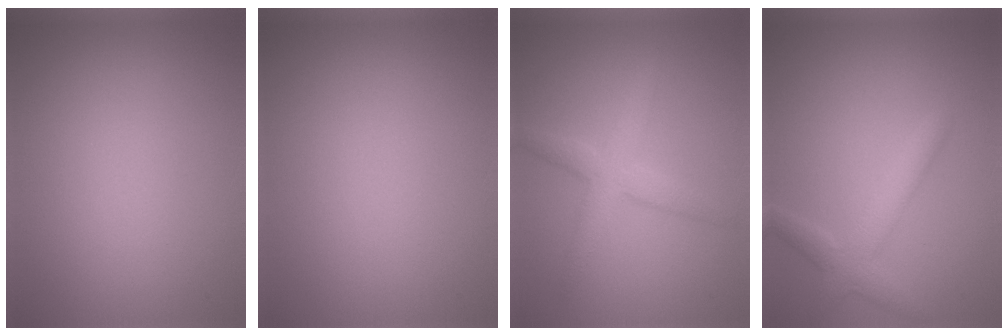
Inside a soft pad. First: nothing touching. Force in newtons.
{"total": 0.0}
{"total": 3.2, "press": 3.2, "slide": 0.1}
{"total": 2.9, "press": 2.9, "slide": 0.1}